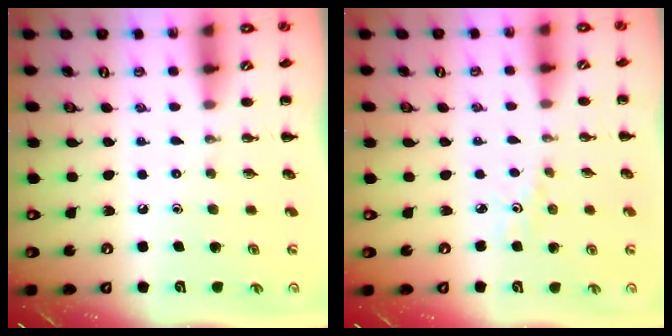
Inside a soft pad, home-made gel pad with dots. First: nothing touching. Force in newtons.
{"total": 2.0, "press": 1.9, "slide": 0.7}